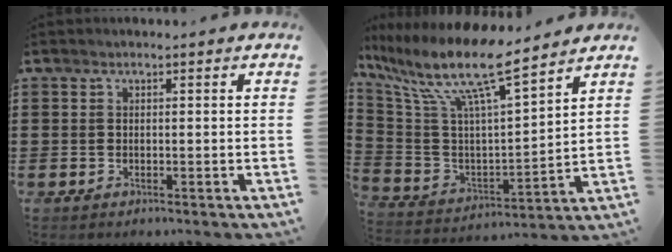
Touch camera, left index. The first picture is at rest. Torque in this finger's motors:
{"motor_torque": [2.14, 0.00, 1.05, 0.21]}